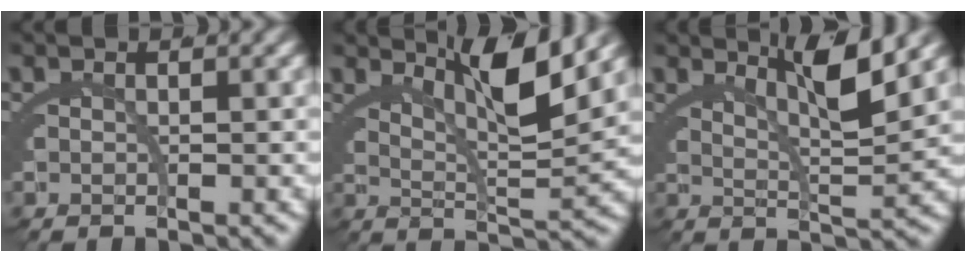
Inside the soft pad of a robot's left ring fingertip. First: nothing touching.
{"total": 5.9, "force": [4.4, -1.0, 3.8], "torque": [-0.054, 0.003, 0.079]}
{"total": 4.4, "force": [3.4, -1.4, 2.4], "torque": [-0.037, -0.003, 0.066]}